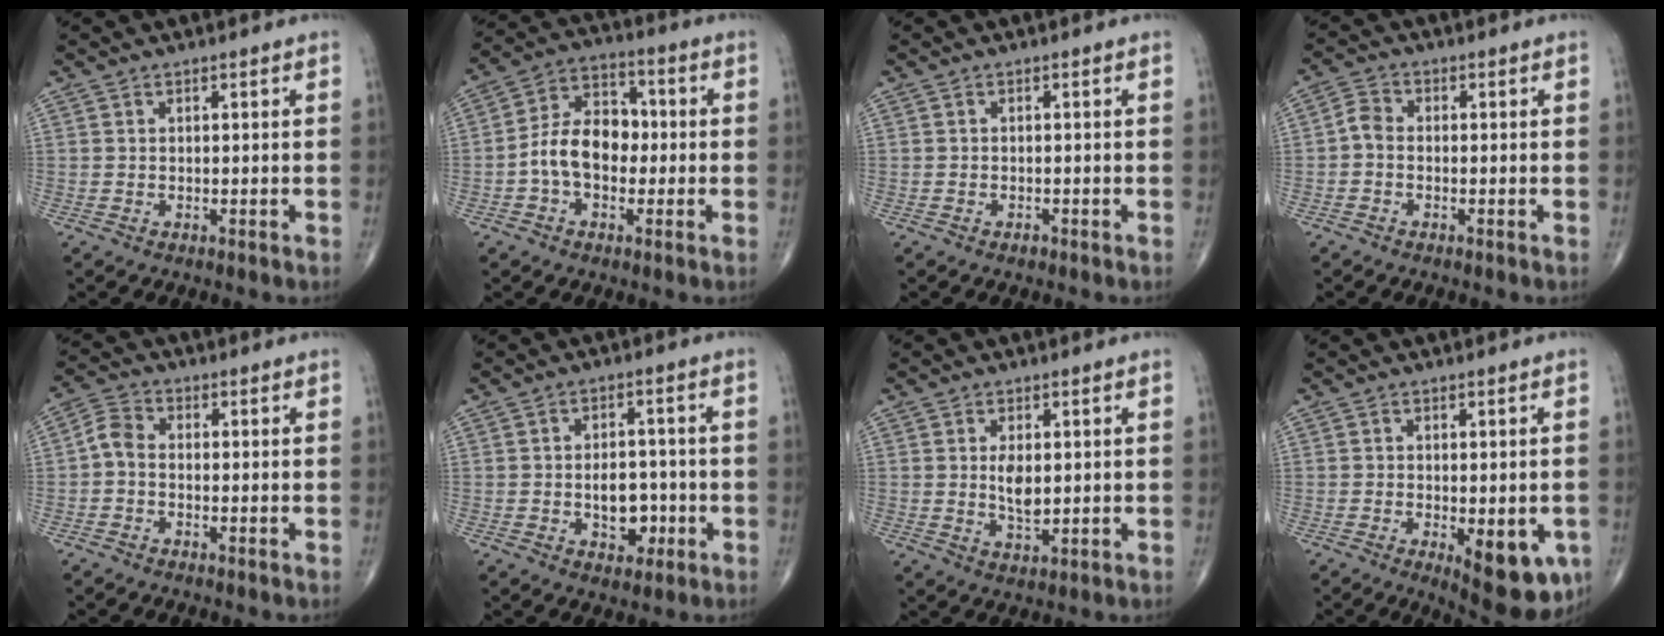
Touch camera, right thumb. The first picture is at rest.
{"total": 10.8, "force": [-1.5, 7.5, 7.7], "torque": [-0.118, 0.037, -0.040]}
{"total": 0.7, "force": [-0.5, 0.4, 0.3], "torque": [-0.004, 0.001, -0.011]}
{"total": 2.8, "force": [-0.8, 2.0, 1.9], "torque": [-0.032, 0.011, -0.027]}
{"total": 3.7, "force": [-0.9, 2.5, 2.6], "torque": [-0.049, 0.014, -0.031]}
{"total": 7.0, "force": [-1.5, 4.7, 4.9], "torque": [-0.039, 0.016, -0.018]}
{"total": 4.7, "force": [0.5, 2.4, 4.1], "torque": [-0.069, -0.010, 0.014]}
{"total": 11.7, "force": [-4.0, 4.8, 10.0], "torque": [-0.115, -0.009, -0.043]}